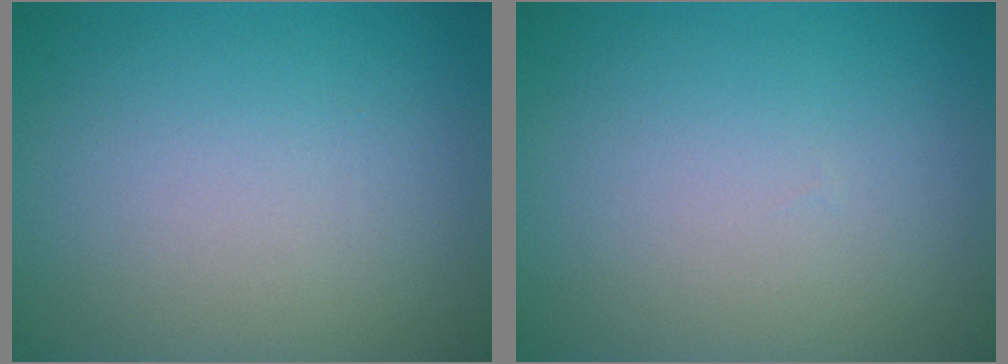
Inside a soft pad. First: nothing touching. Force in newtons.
{"total": 0.0}